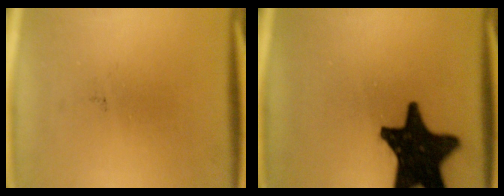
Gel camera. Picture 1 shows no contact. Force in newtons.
{"total": 18.9}